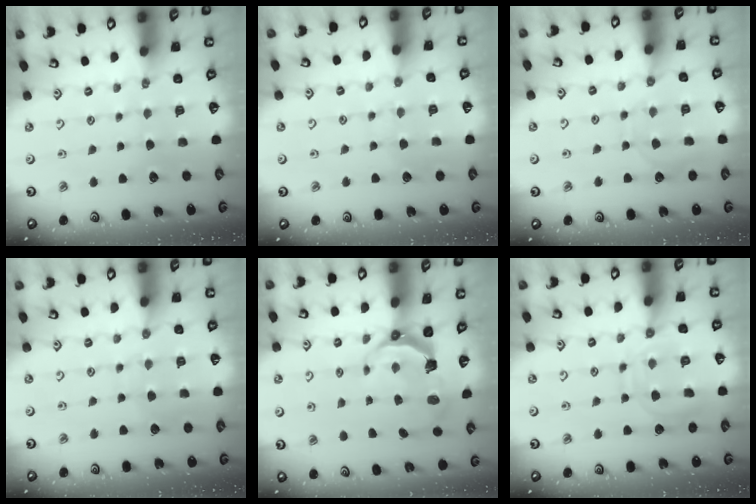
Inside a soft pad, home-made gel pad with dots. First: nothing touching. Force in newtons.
{"total": 4.9, "press": 4.9, "slide": 0.4}
{"total": 5.9, "press": 5.9, "slide": 0.6}
{"total": 6.3, "press": 6.2, "slide": 0.5}
{"total": 6.9, "press": 5.0, "slide": 4.7}
{"total": 12.3, "press": 12.2, "slide": 0.8}